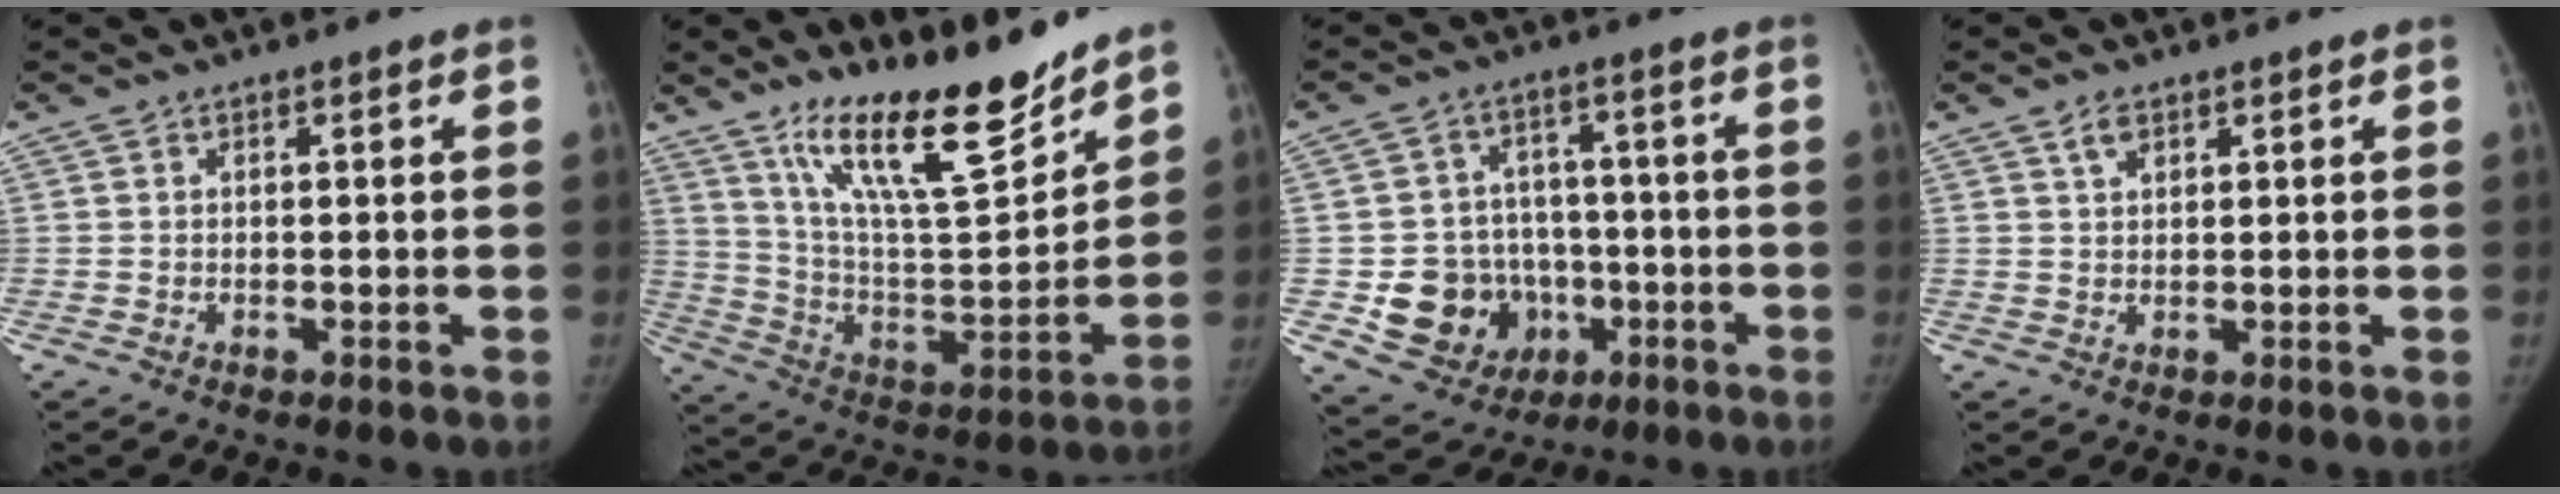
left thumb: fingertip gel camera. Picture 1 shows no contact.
{"total": 20.7, "force": [15.8, 4.4, 12.6], "torque": [-0.172, -0.100, 0.277]}
{"total": 12.9, "force": [-3.3, 11.2, 5.5], "torque": [-0.055, 0.023, -0.037]}
{"total": 2.3, "force": [1.5, 1.2, 1.2], "torque": [-0.018, -0.005, 0.030]}